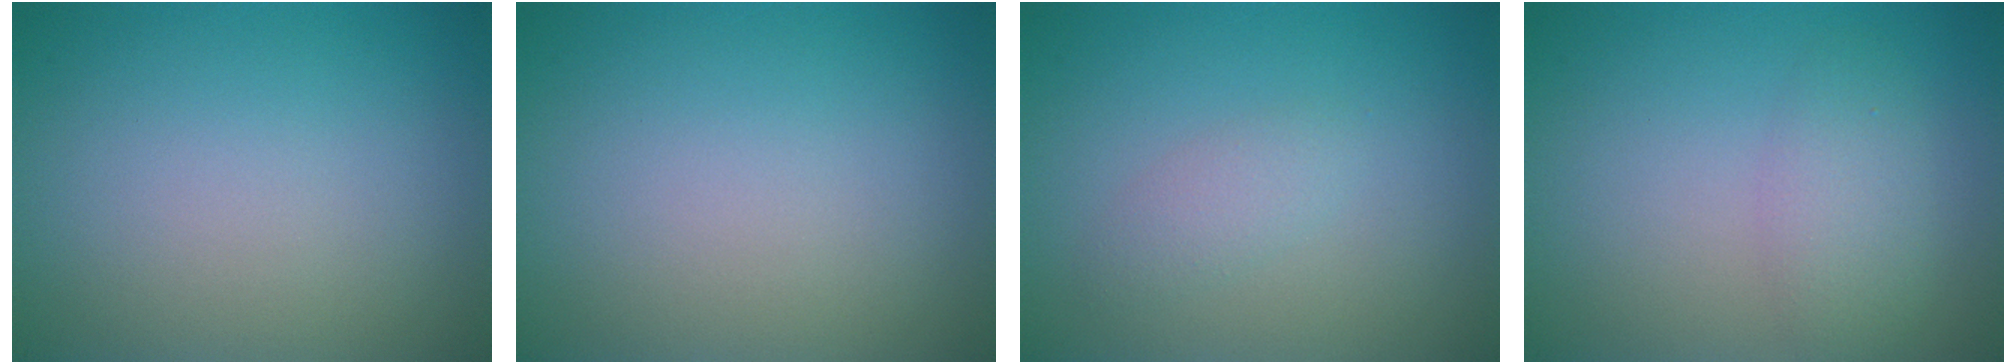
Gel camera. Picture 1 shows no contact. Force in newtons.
{"total": 0.0}
{"total": 1.4, "press": 1.4, "slide": 0.1}
{"total": 2.5, "press": 2.5, "slide": 0.1}